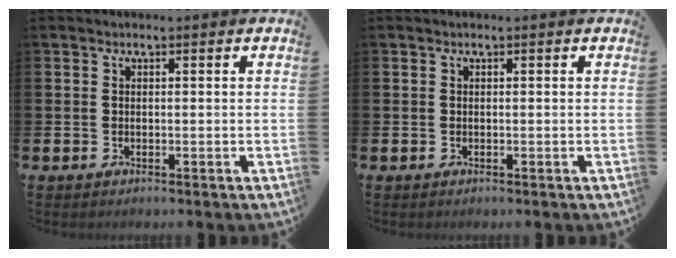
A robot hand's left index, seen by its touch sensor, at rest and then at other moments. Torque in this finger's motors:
{"motor_torque": [0.00, 0.00, 0.00, 0.00]}